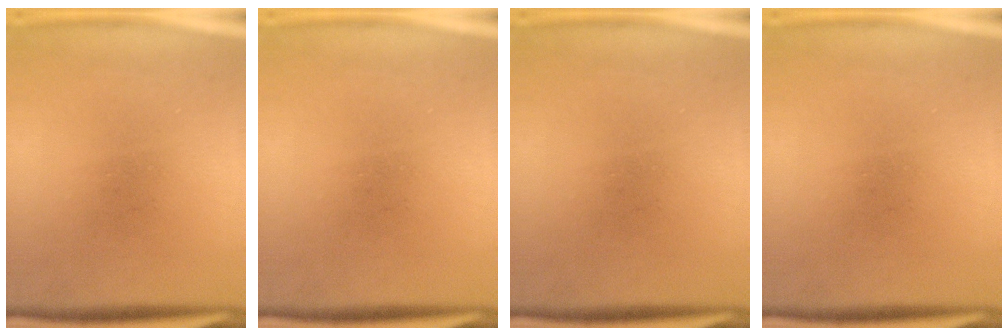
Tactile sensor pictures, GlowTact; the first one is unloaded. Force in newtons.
{"total": 0.0}
{"total": 0.0}
{"total": 0.0}